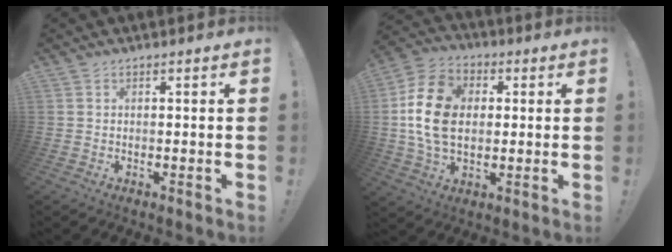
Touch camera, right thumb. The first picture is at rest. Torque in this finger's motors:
{"motor_torque": [0.98, 1.89, 1.09, -0.71, 0.16]}